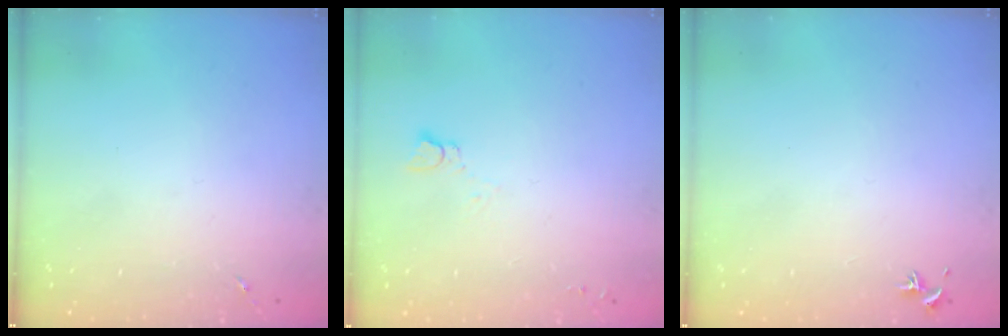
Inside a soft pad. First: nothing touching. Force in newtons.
{"total": 2.5, "press": 2.5, "slide": 0.1}
{"total": 0.0}